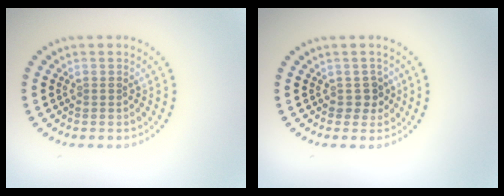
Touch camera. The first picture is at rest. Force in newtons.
{"total": 1.5, "press": 1.4, "slide": 0.6}